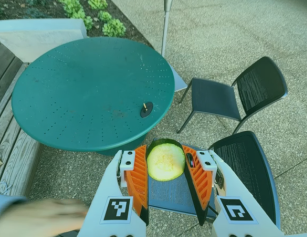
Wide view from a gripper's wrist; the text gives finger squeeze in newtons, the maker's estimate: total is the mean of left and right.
{"total": 13.9, "left": 14.2, "right": 13.6}